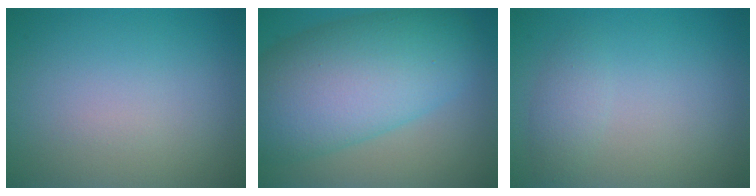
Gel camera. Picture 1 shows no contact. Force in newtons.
{"total": 11.9, "press": 11.9, "slide": 0.4}
{"total": 1.4, "press": 1.4, "slide": 0.1}